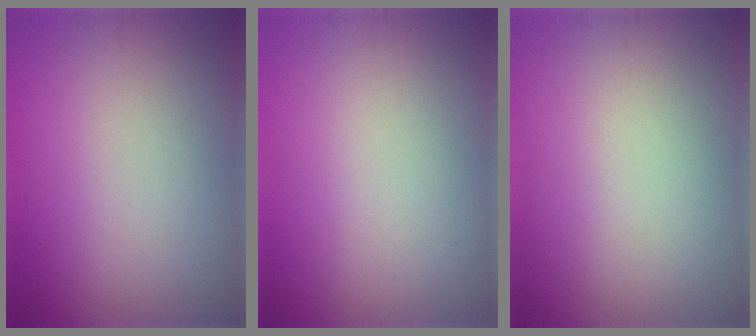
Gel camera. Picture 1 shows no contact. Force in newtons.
{"total": 0.0}
{"total": 0.0}